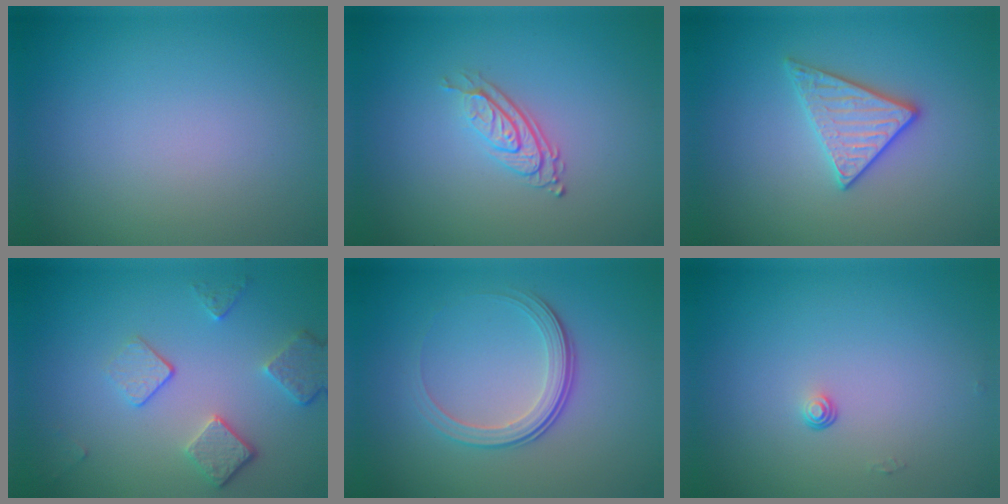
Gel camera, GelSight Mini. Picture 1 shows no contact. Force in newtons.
{"total": 2.9, "press": 1.9, "slide": 2.2}
{"total": 2.9, "press": 2.8, "slide": 0.7}
{"total": 3.8, "press": 2.9, "slide": 2.5}
{"total": 3.7, "press": 2.6, "slide": 2.6}
{"total": 0.6, "press": 0.4, "slide": 0.5}